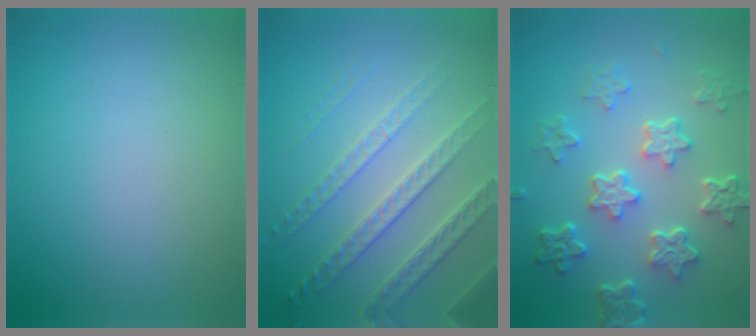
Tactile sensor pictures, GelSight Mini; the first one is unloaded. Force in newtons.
{"total": 4.7, "press": 4.0, "slide": 2.4}
{"total": 6.1, "press": 4.6, "slide": 4.0}